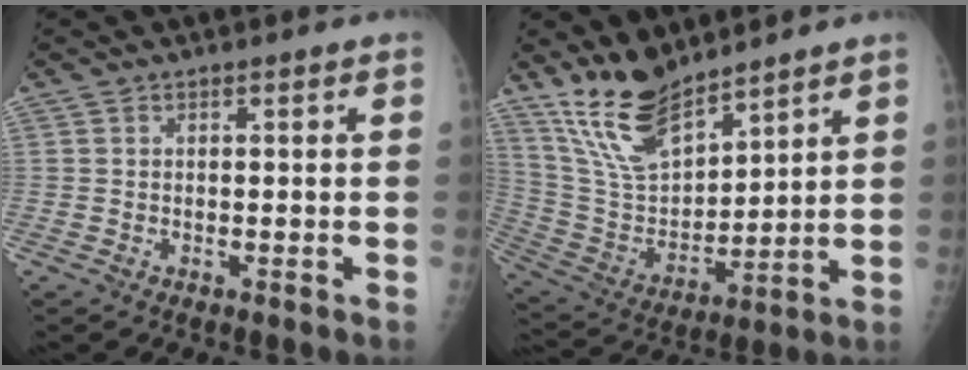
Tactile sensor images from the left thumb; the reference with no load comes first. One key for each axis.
{"total": 14.0, "fx": 11.4, "fy": 4.7, "fz": 6.5, "tx": -0.101, "ty": -0.063, "tz": 0.235}